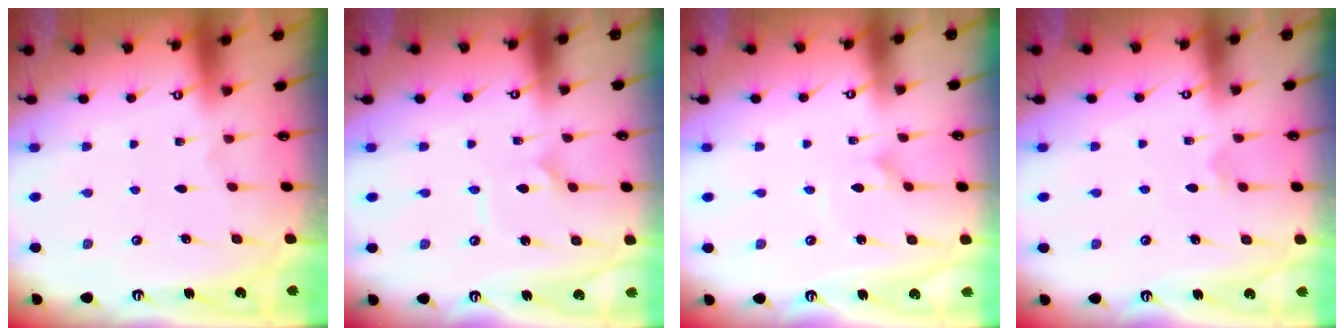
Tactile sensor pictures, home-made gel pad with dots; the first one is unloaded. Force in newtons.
{"total": 2.6, "press": 2.6, "slide": 0.3}
{"total": 1.3, "press": 1.3, "slide": 0.0}
{"total": 3.6, "press": 3.6, "slide": 0.6}